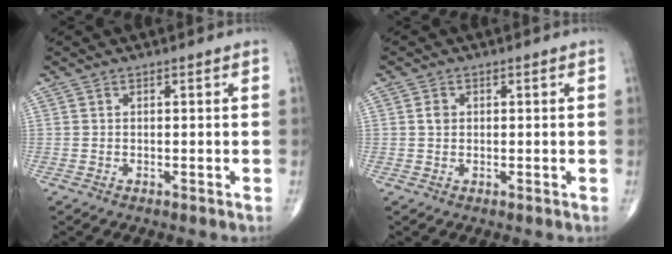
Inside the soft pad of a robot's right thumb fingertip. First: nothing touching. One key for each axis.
{"total": 1.6, "fx": 0.3, "fy": 1.3, "fz": 0.9, "tx": -0.012, "ty": 0.001, "tz": 0.005}